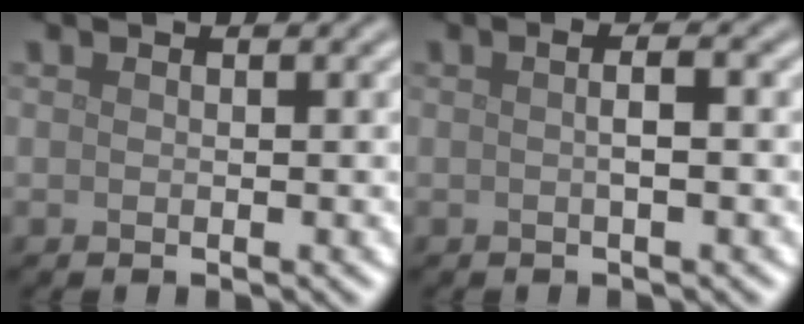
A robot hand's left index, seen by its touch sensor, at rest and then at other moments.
{"total": 2.2, "force": [0.3, 0.7, 2.1], "torque": [-0.013, 0.003, -0.009]}